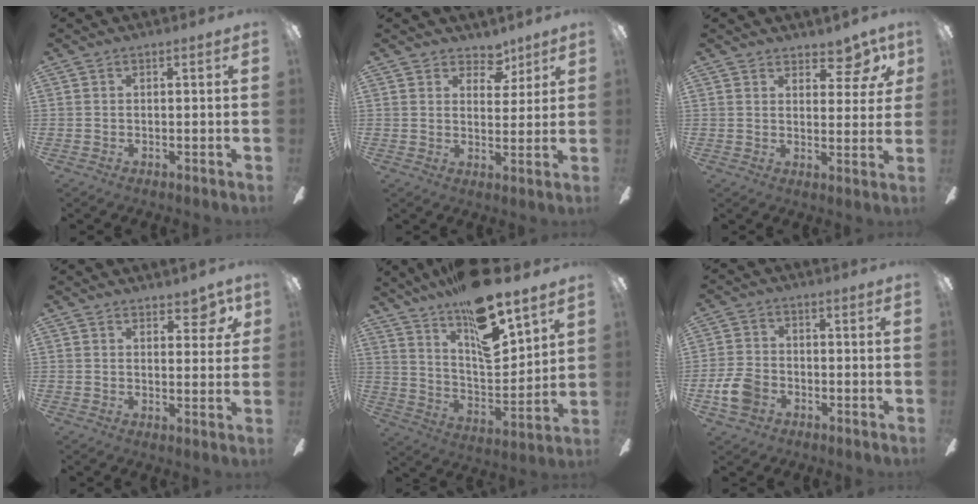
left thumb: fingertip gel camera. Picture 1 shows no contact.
{"total": 6.0, "force": [4.5, 3.6, 1.6], "torque": [-0.008, -0.025, 0.077]}
{"total": 7.5, "force": [5.6, 3.4, 3.7], "torque": [-0.038, -0.035, 0.097]}
{"total": 5.7, "force": [4.1, 2.7, 2.9], "torque": [-0.018, -0.022, 0.066]}
{"total": 17.7, "force": [13.8, 4.3, 10.2], "torque": [-0.177, -0.097, 0.235]}
{"total": 7.5, "force": [-3.1, 5.4, 4.3], "torque": [-0.105, 0.015, -0.061]}